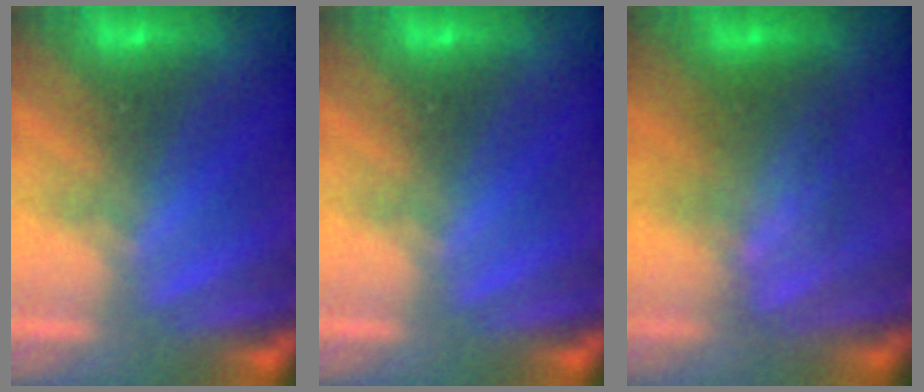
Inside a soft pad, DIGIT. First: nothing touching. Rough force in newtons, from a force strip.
{"total": 0.0}
{"total": 3.6}